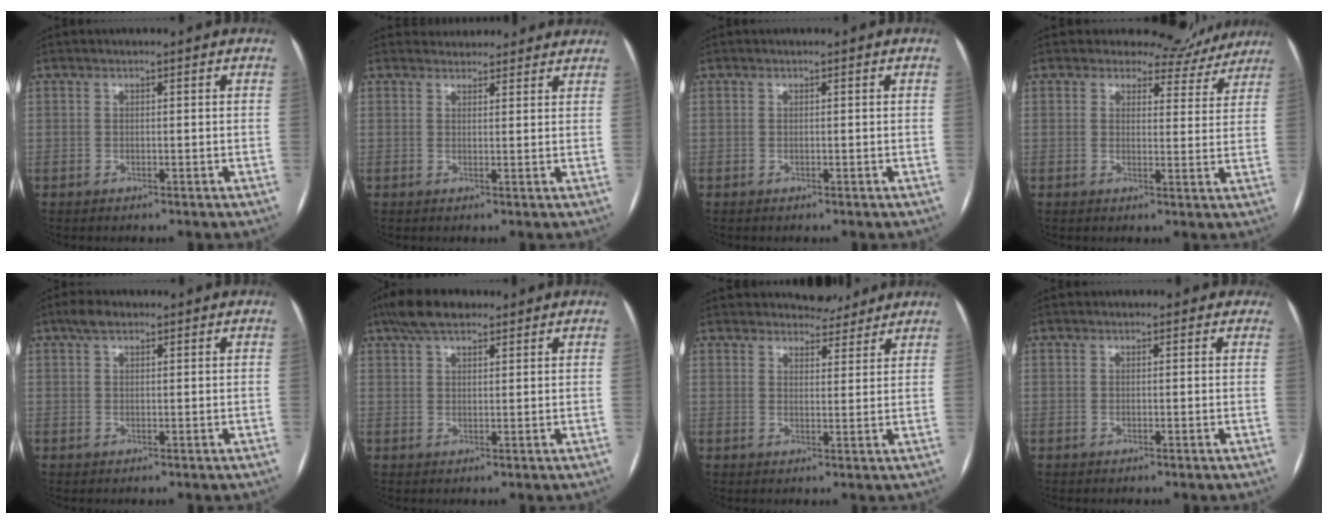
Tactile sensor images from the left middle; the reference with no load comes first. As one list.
[{"total": 8.4, "force": [7.8, 3.1, 1.0], "torque": [0.011, 0.022, 0.076]}, {"total": 0.0}, {"total": 8.2, "force": [7.5, 3.3, 0.0], "torque": [0.025, -0.011, 0.068]}, {"total": 2.5, "force": [1.7, 1.1, 1.6], "torque": [-0.036, 0.016, 0.031]}, {"total": 7.9, "force": [6.0, 3.0, 4.2], "torque": [-0.080, 0.030, 0.106]}, {"total": 5.2, "force": [4.9, 1.9, 0.4], "torque": [0.001, 0.002, 0.060]}, {"total": 1.8, "force": [1.4, 1.2, 0.1], "torque": [0.013, 0.002, 0.002]}]